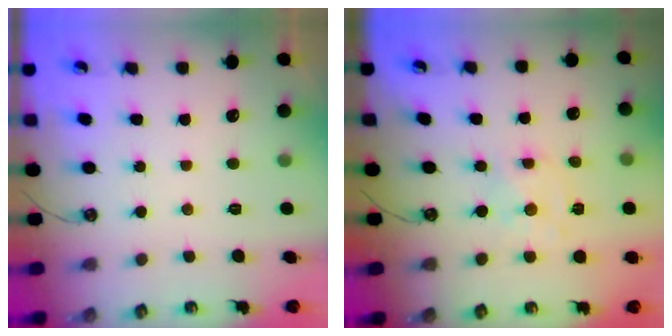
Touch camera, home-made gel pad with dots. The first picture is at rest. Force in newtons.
{"total": 2.1, "press": 2.0, "slide": 0.4}